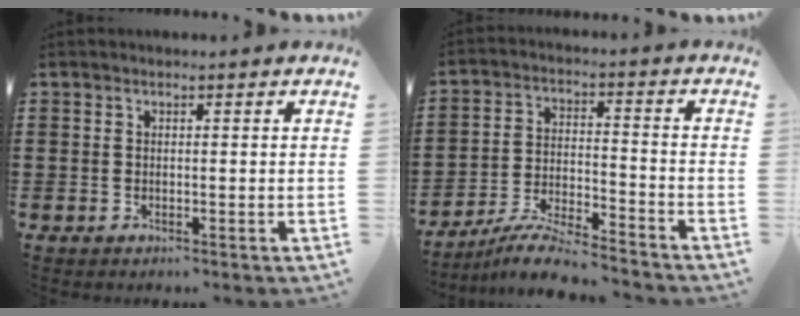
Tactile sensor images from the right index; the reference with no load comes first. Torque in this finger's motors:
{"motor_torque": [-0.09, 0.18, 0.10, -0.01]}